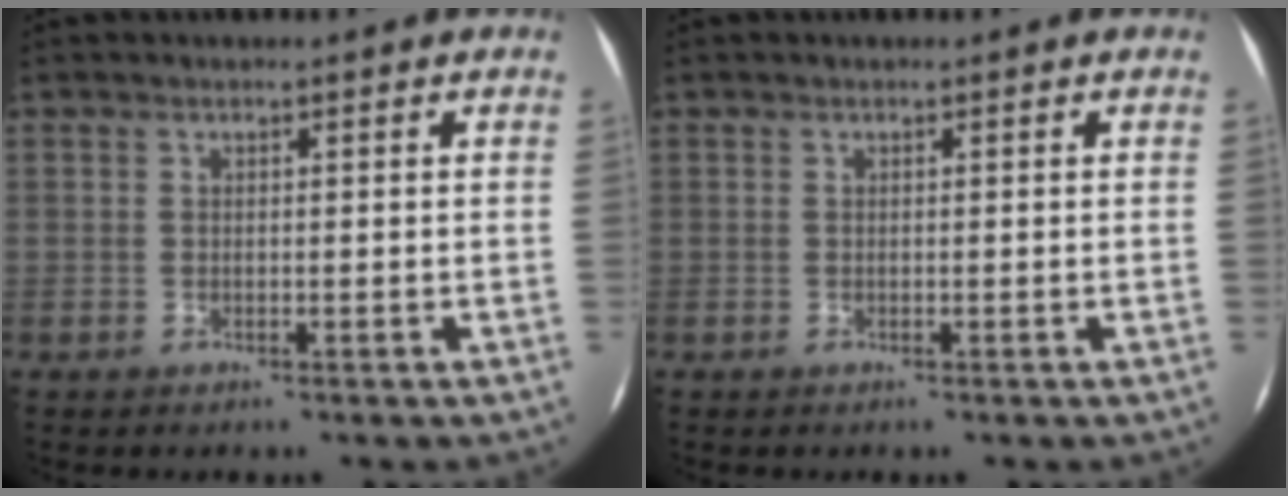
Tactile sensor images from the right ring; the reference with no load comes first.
{"total": 0.0}